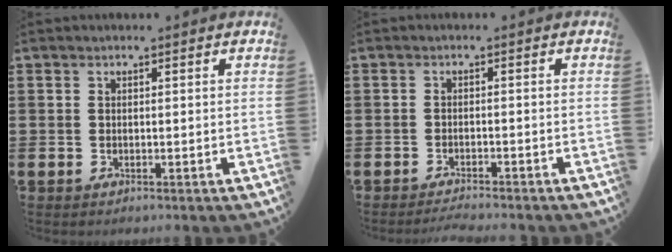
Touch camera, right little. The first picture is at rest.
{"total": 1.5, "force": [-1.5, -0.2, 0.2], "torque": [-0.004, 0.002, -0.030]}